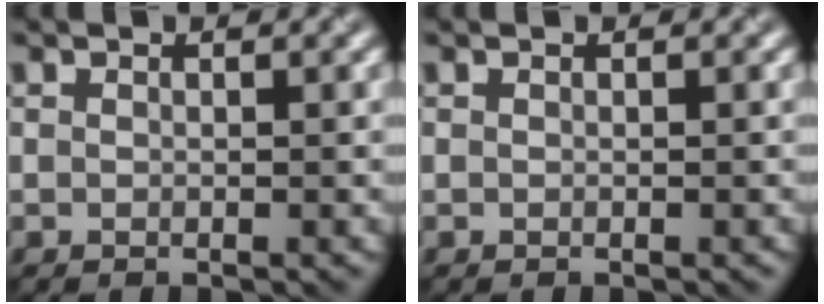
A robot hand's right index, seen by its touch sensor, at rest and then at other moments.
{"total": 0.0}